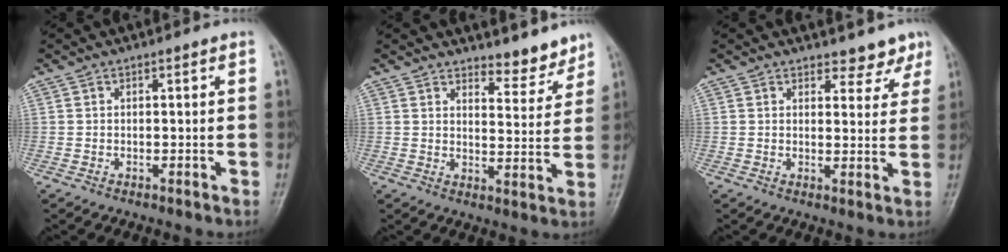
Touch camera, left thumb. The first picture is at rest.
{"total": 5.9, "force": [5.4, 1.8, 1.5], "torque": [-0.001, -0.053, 0.081]}
{"total": 4.6, "force": [4.0, 2.2, 0.6], "torque": [0.022, -0.030, 0.041]}